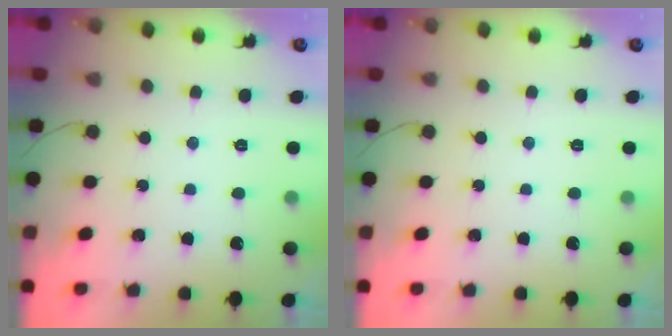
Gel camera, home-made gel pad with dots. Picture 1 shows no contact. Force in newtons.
{"total": 0.0}